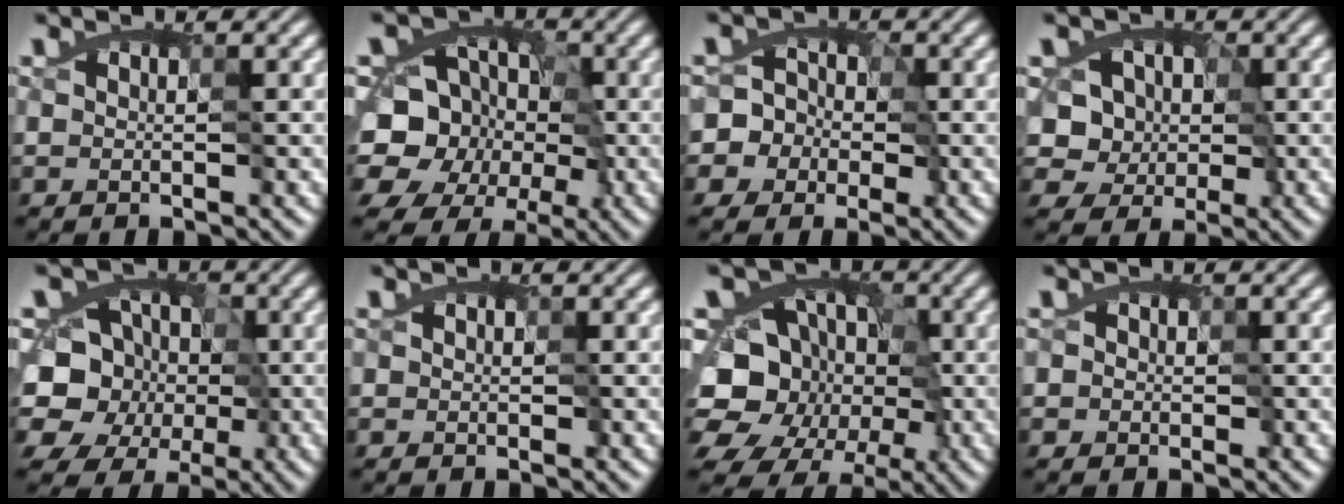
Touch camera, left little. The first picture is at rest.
{"total": 11.7, "force": [-3.6, 10.0, 4.8], "torque": [-0.075, 0.001, -0.084]}
{"total": 8.0, "force": [-2.8, 7.3, 1.8], "torque": [-0.039, 0.022, -0.086]}
{"total": 7.8, "force": [-1.1, 6.8, 3.6], "torque": [-0.043, 0.023, -0.051]}
{"total": 8.8, "force": [-2.6, 7.8, 3.2], "torque": [-0.036, 0.007, -0.071]}
{"total": 0.0}
{"total": 14.6, "force": [-5.0, 12.6, 5.5], "torque": [-0.097, -0.019, -0.102]}
{"total": 1.5, "force": [0.0, 1.4, 0.4], "torque": [-0.016, 0.006, 0.007]}